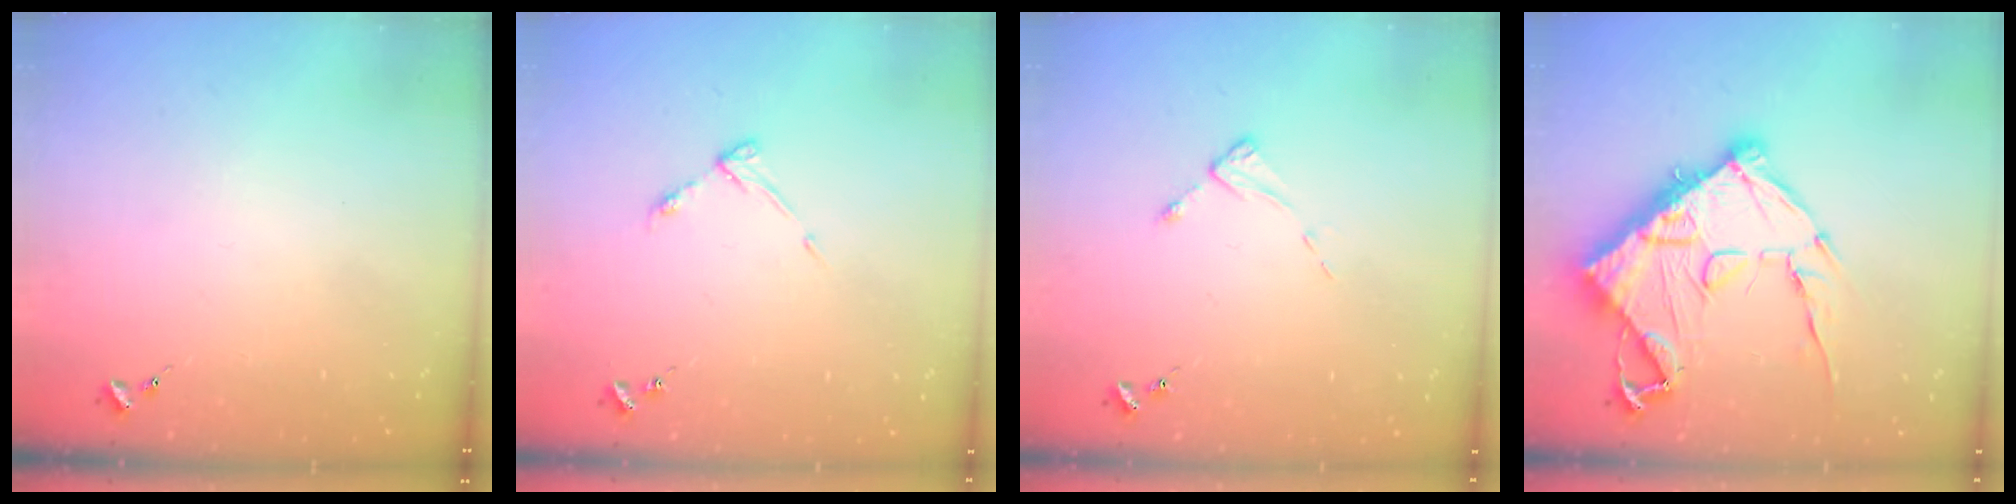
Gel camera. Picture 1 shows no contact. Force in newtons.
{"total": 4.6, "press": 4.6, "slide": 0.6}
{"total": 2.6, "press": 2.6, "slide": 0.4}
{"total": 20.9, "press": 20.8, "slide": 2.3}